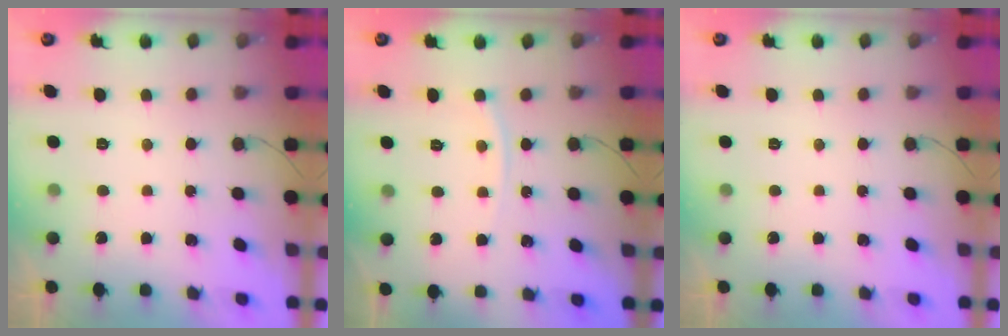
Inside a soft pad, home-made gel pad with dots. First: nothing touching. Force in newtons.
{"total": 3.8, "press": 3.8, "slide": 0.1}
{"total": 0.0}